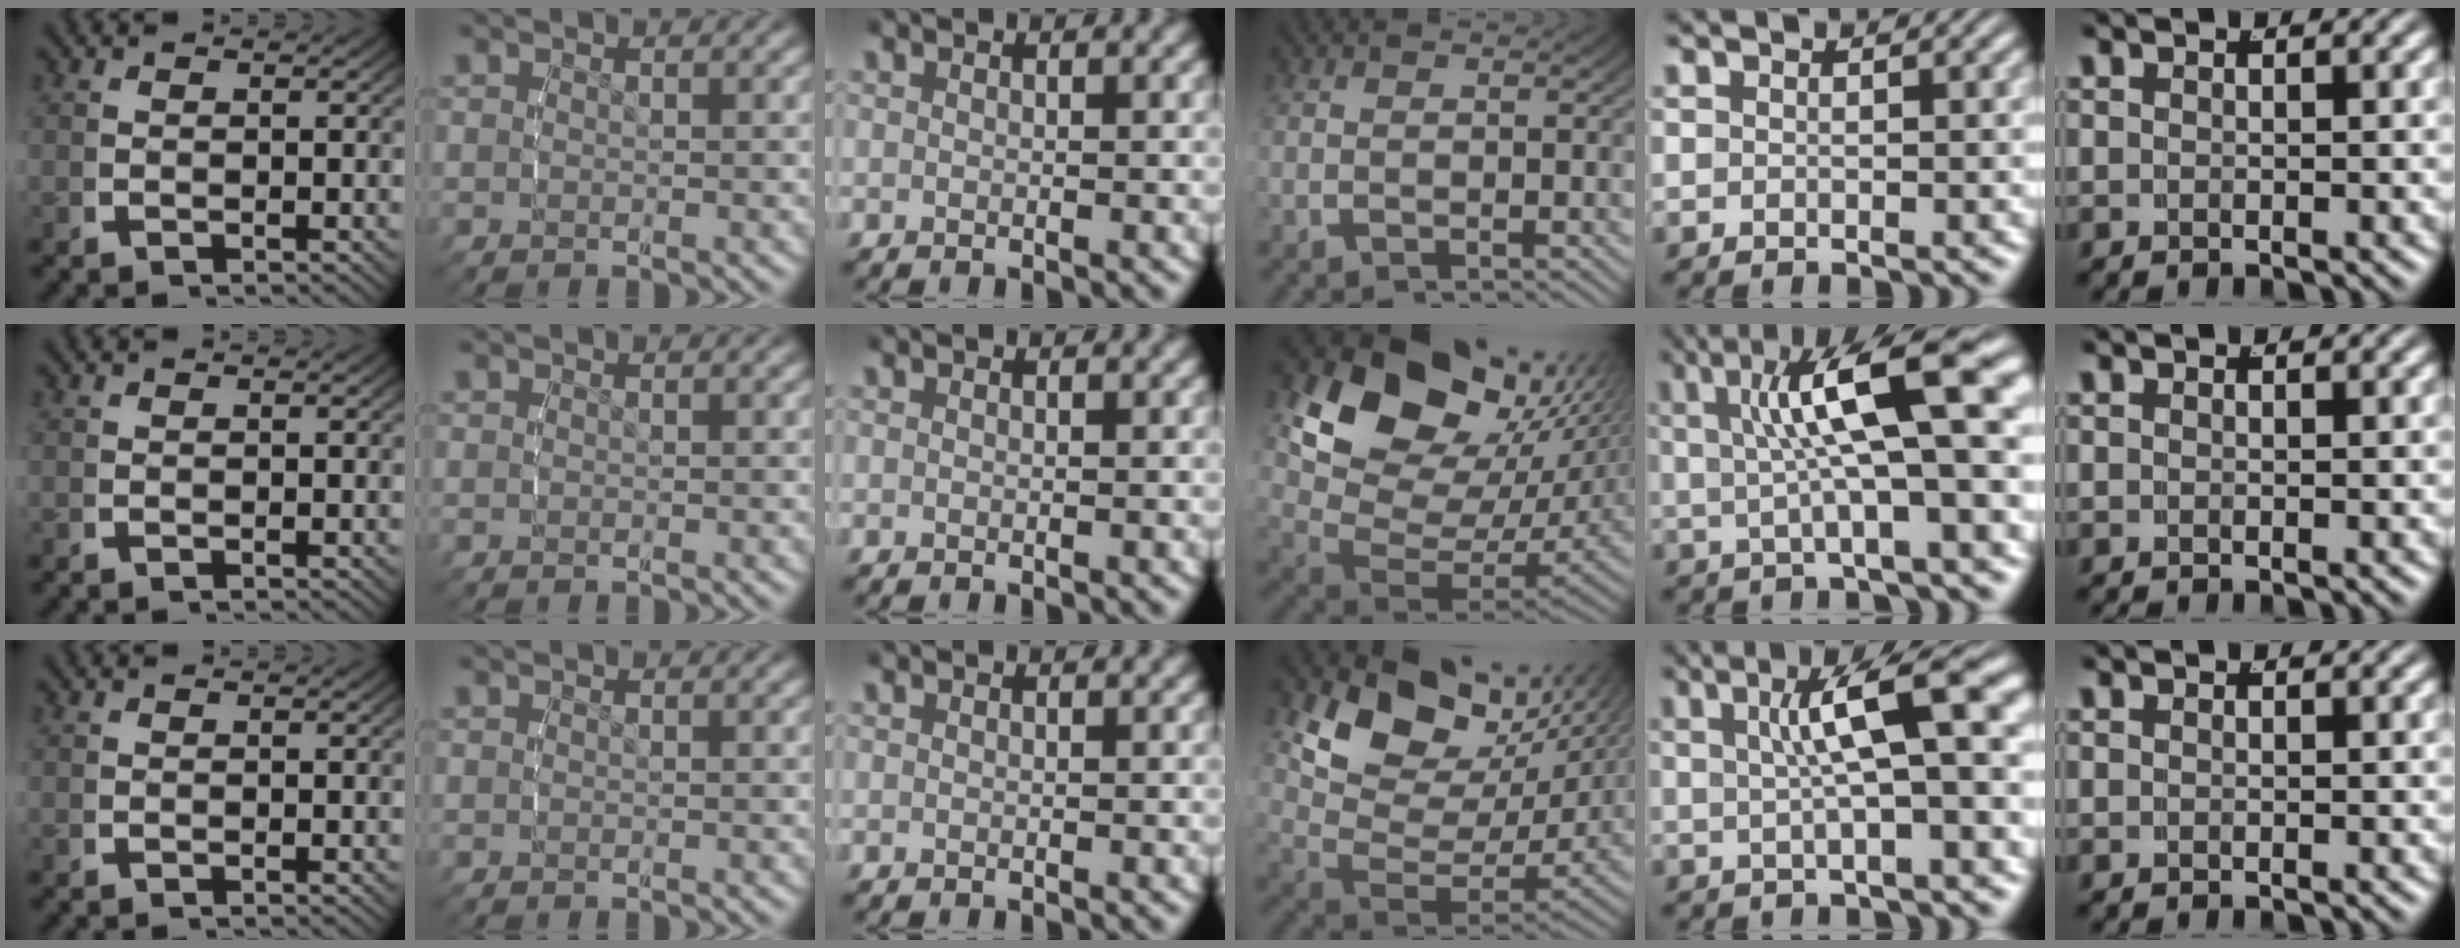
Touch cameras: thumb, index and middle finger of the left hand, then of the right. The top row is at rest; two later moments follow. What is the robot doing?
{"motion": "lift_and_place", "object": "lipstick"}